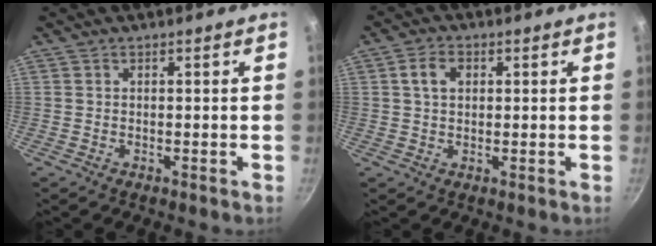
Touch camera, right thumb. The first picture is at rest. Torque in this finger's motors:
{"motor_torque": [0.05, 1.00, 0.40, -0.03, 0.02]}